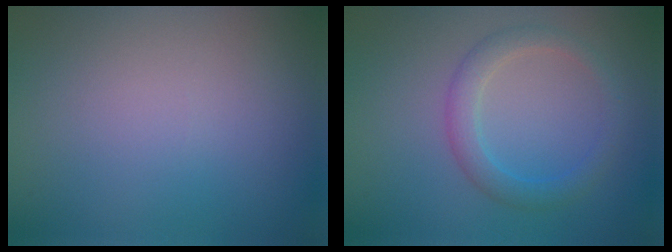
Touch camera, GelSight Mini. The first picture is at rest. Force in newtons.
{"total": 2.7, "press": 2.7, "slide": 0.1}